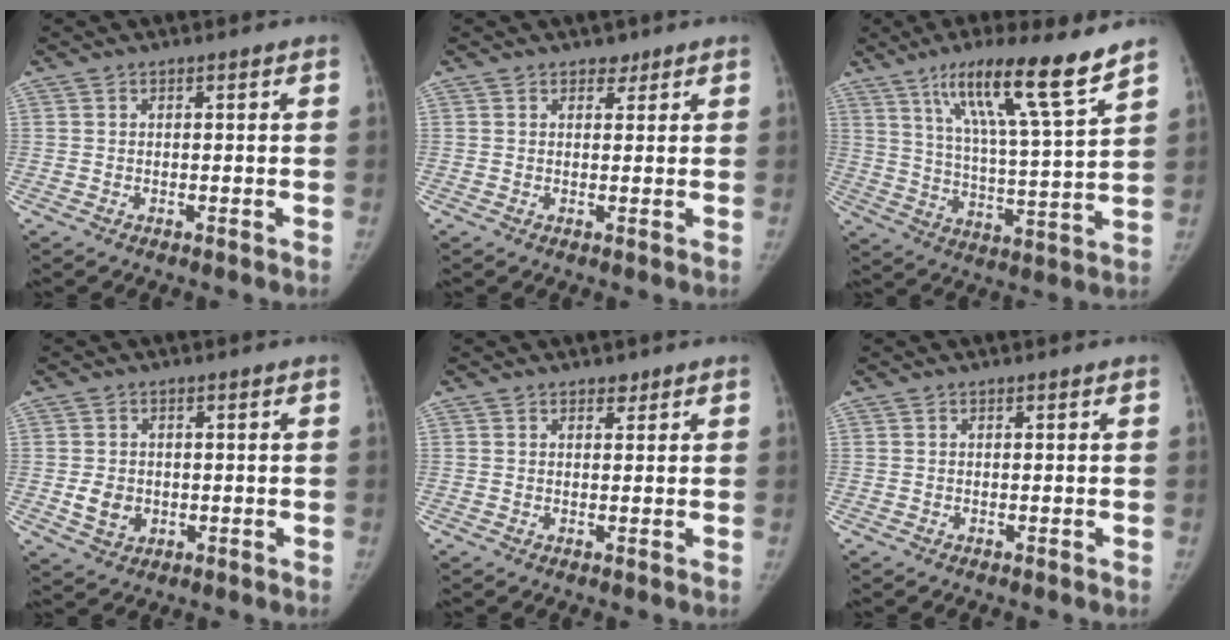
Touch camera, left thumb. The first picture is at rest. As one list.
[{"total": 1.6, "force": [1.1, 1.1, 0.3], "torque": [0.010, -0.006, 0.012]}, {"total": 17.1, "force": [11.4, 1.0, 12.7], "torque": [-0.197, -0.056, 0.188]}, {"total": 4.4, "force": [-0.4, 3.7, 2.3], "torque": [-0.025, 0.000, 0.002]}, {"total": 1.2, "force": [0.9, 0.7, 0.2], "torque": [0.006, -0.006, 0.011]}, {"total": 0.0}]